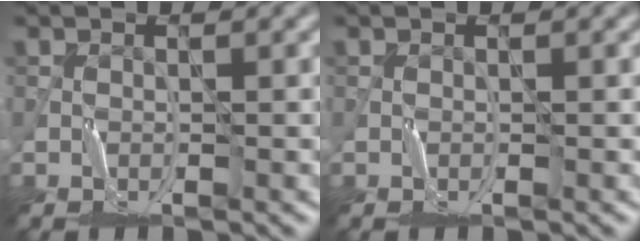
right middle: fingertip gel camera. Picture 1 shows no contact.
{"total": 0.0}